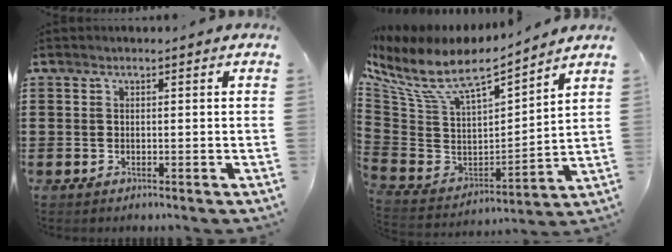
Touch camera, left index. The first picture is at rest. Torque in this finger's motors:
{"motor_torque": [1.45, 0.69, 0.88, 0.21]}